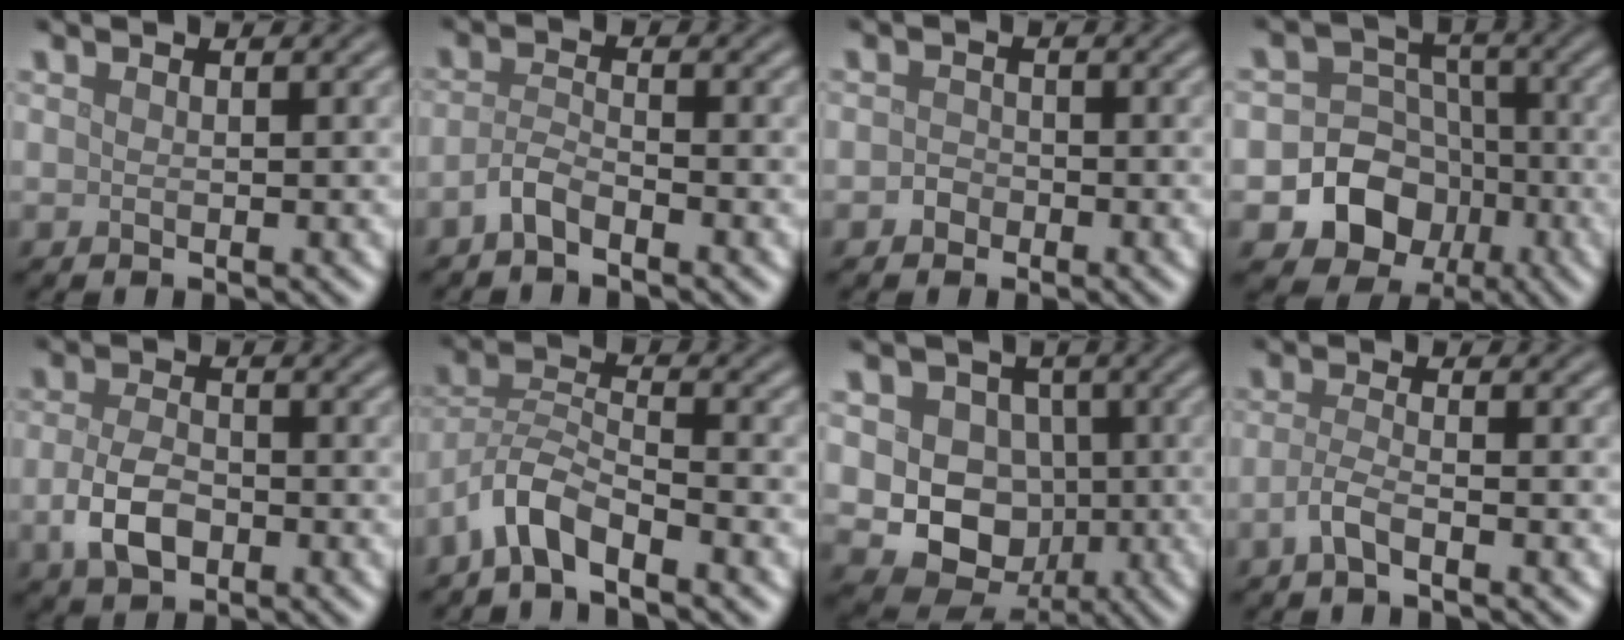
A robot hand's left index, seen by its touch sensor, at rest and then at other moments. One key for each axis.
{"total": 2.0, "fx": -1.5, "fy": 0.6, "fz": 1.2, "tx": -0.029, "ty": 0.004, "tz": -0.036}
{"total": 1.2, "fx": -0.6, "fy": 0.9, "fz": 0.3, "tx": 0.000, "ty": 0.001, "tz": -0.013}
{"total": 8.6, "fx": -3.2, "fy": 7.6, "fz": 2.5, "tx": -0.014, "ty": -0.001, "tz": -0.084}
{"total": 3.9, "fx": -1.2, "fy": 2.3, "fz": 2.9, "tx": -0.065, "ty": -0.005, "tz": -0.027}
{"total": 4.2, "fx": -3.2, "fy": 1.1, "fz": 2.5, "tx": -0.046, "ty": 0.009, "tz": -0.071}
{"total": 7.3, "fx": -0.1, "fy": 6.3, "fz": 3.7, "tx": -0.051, "ty": -0.007, "tz": -0.016}
{"total": 2.1, "fx": -1.1, "fy": 0.5, "fz": 1.7, "tx": -0.037, "ty": 0.000, "tz": -0.030}